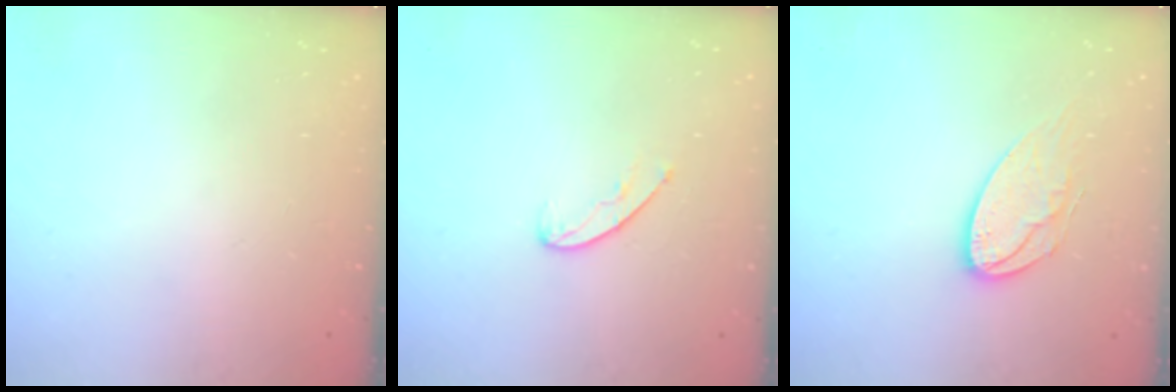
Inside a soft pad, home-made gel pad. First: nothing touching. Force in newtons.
{"total": 6.2, "press": 6.2, "slide": 0.6}
{"total": 11.6, "press": 11.5, "slide": 0.7}